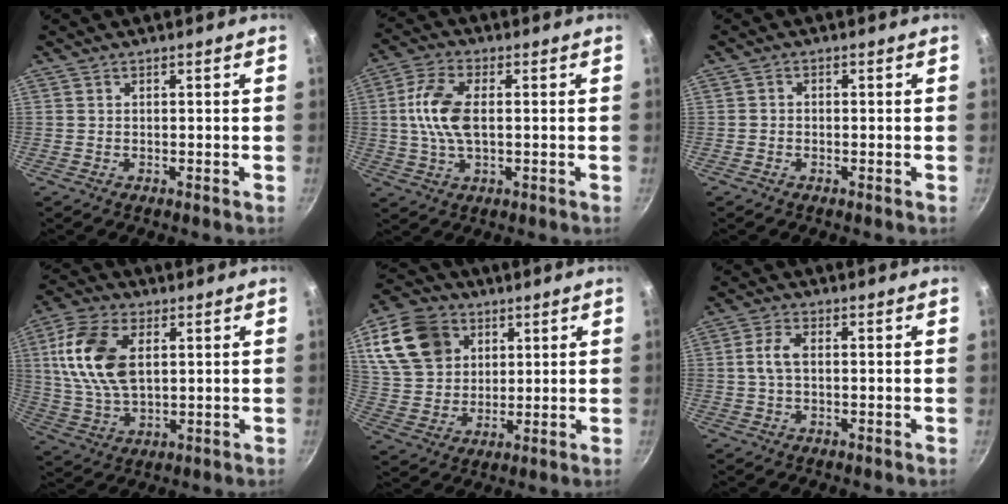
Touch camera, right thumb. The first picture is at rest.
{"total": 9.6, "force": [0.7, 5.0, 8.2], "torque": [-0.164, 0.013, 0.007]}
{"total": 1.0, "force": [-0.5, 0.7, 0.5], "torque": [-0.010, 0.004, -0.011]}
{"total": 14.5, "force": [3.4, 8.4, 11.3], "torque": [-0.215, -0.003, 0.065]}
{"total": 15.4, "force": [6.1, 11.8, 7.9], "torque": [-0.130, -0.006, 0.119]}
{"total": 4.4, "force": [0.2, 2.1, 3.8], "torque": [-0.084, 0.012, 0.000]}